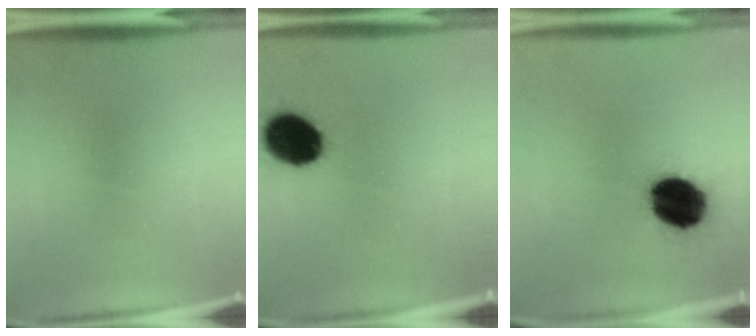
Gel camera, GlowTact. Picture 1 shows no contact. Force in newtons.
{"total": 14.0}
{"total": 16.6}